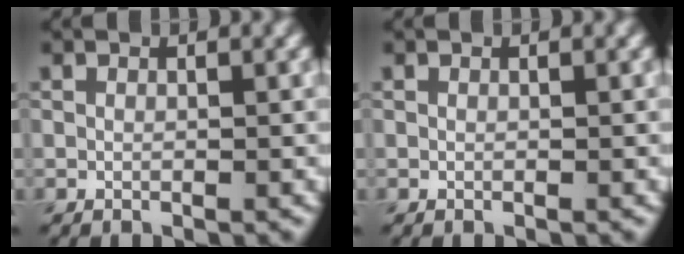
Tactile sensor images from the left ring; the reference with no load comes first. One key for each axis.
{"total": 0.0}